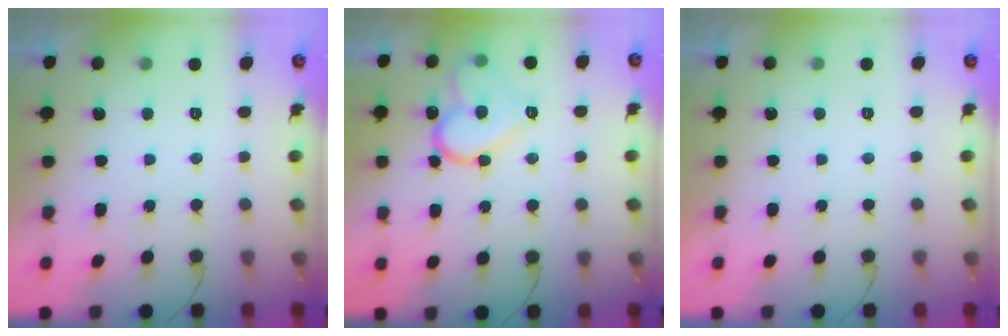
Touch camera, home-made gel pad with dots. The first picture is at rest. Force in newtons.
{"total": 14.0, "press": 13.9, "slide": 1.5}
{"total": 1.8, "press": 1.8, "slide": 0.1}